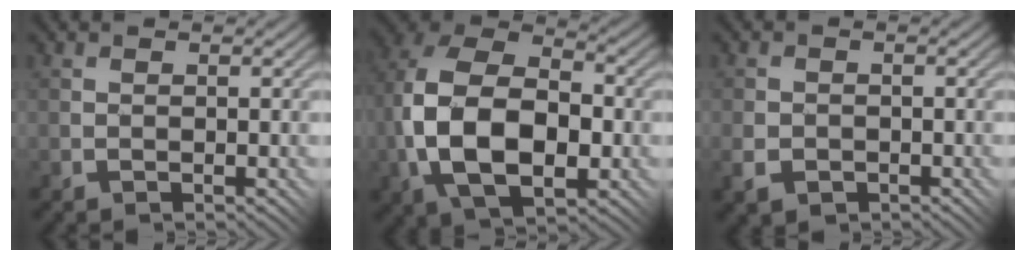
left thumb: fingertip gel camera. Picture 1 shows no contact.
{"total": 14.7, "force": [-2.4, 9.3, 11.1], "torque": [-0.235, -0.010, -0.047]}
{"total": 2.8, "force": [-1.3, 2.3, 1.2], "torque": [-0.025, -0.005, -0.027]}